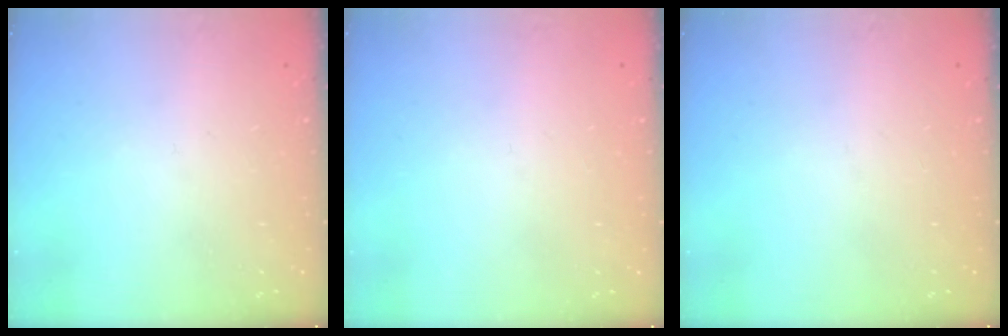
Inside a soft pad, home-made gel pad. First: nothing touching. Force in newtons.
{"total": 0.0}
{"total": 0.0}